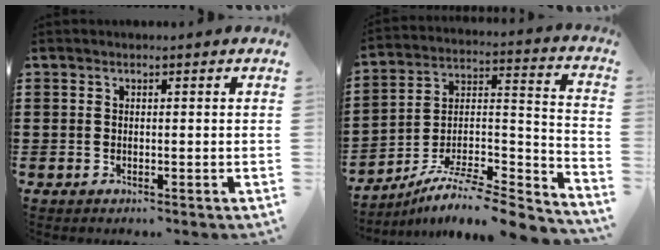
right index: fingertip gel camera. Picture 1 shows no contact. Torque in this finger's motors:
{"motor_torque": [0.52, 0.88, 0.06, -0.01]}